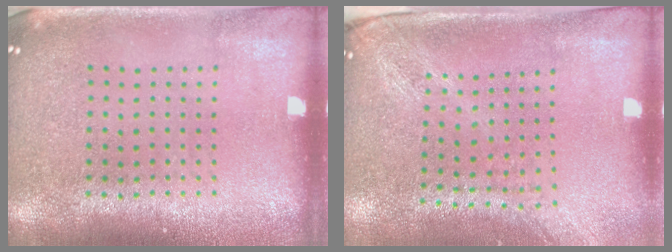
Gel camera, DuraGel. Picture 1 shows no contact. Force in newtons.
{"total": 2.0, "press": 1.6, "slide": 1.2}